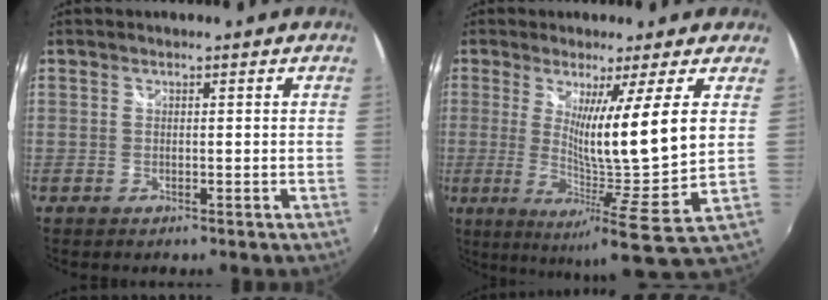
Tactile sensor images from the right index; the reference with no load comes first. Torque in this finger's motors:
{"motor_torque": [2.14, 0.00, 1.05, 0.21]}